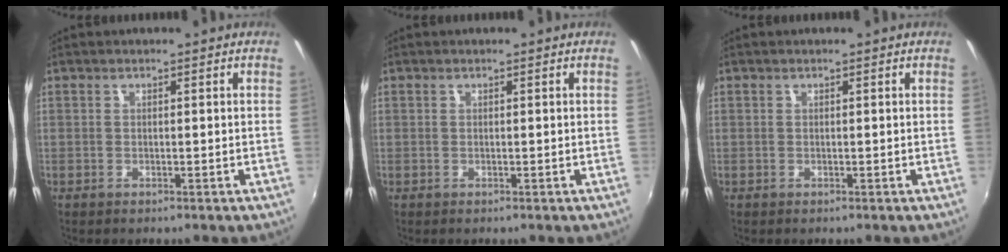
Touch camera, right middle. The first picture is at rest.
{"total": 0.0}
{"total": 0.0}